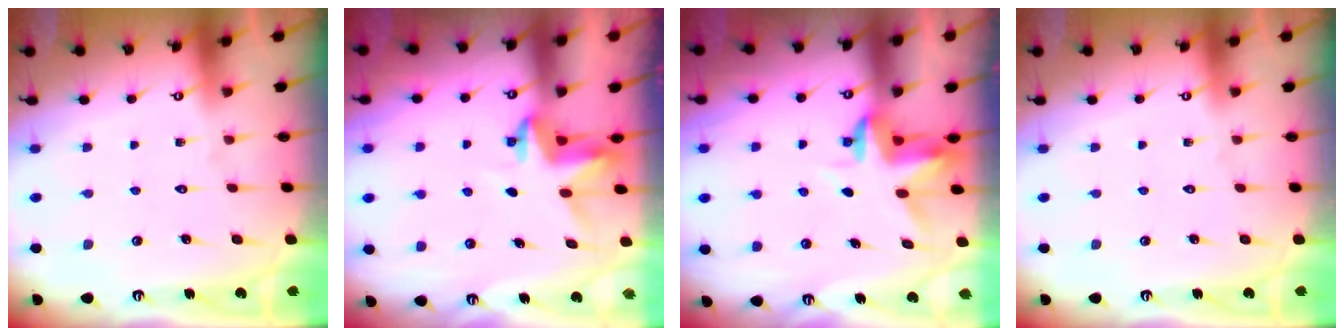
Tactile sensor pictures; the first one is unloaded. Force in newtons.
{"total": 3.8, "press": 3.8, "slide": 0.3}
{"total": 3.6, "press": 3.6, "slide": 0.2}
{"total": 0.0}